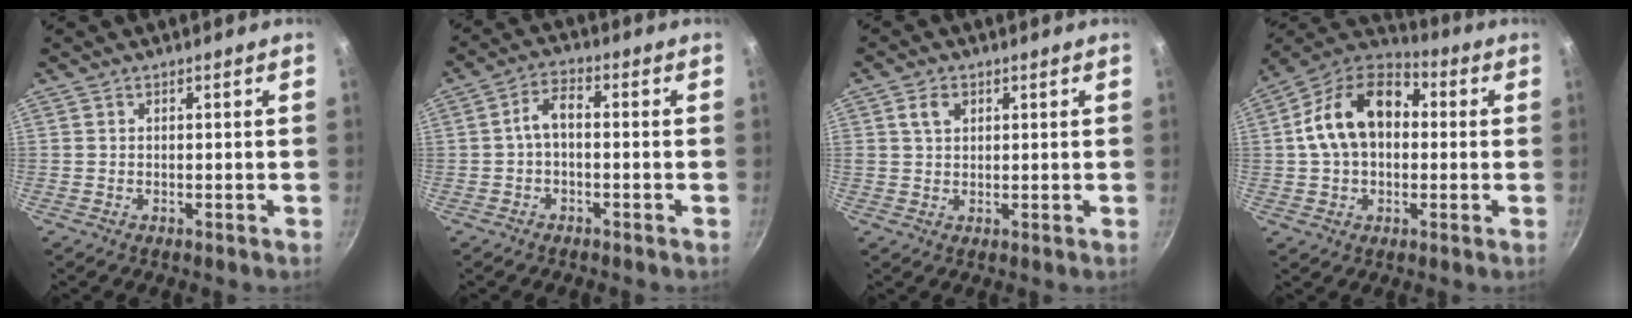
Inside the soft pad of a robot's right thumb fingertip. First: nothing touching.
{"total": 4.3, "force": [-0.9, 2.2, 3.5], "torque": [-0.067, 0.027, -0.022]}
{"total": 3.4, "force": [1.3, 2.3, 2.1], "torque": [-0.029, 0.002, 0.022]}
{"total": 16.5, "force": [1.6, 11.4, 11.8], "torque": [-0.173, 0.038, 0.008]}